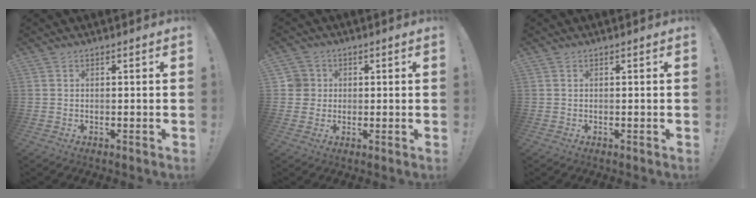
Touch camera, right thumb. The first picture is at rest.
{"total": 4.8, "force": [0.8, 4.7, 1.0], "torque": [-0.026, 0.005, 0.016]}
{"total": 0.0}